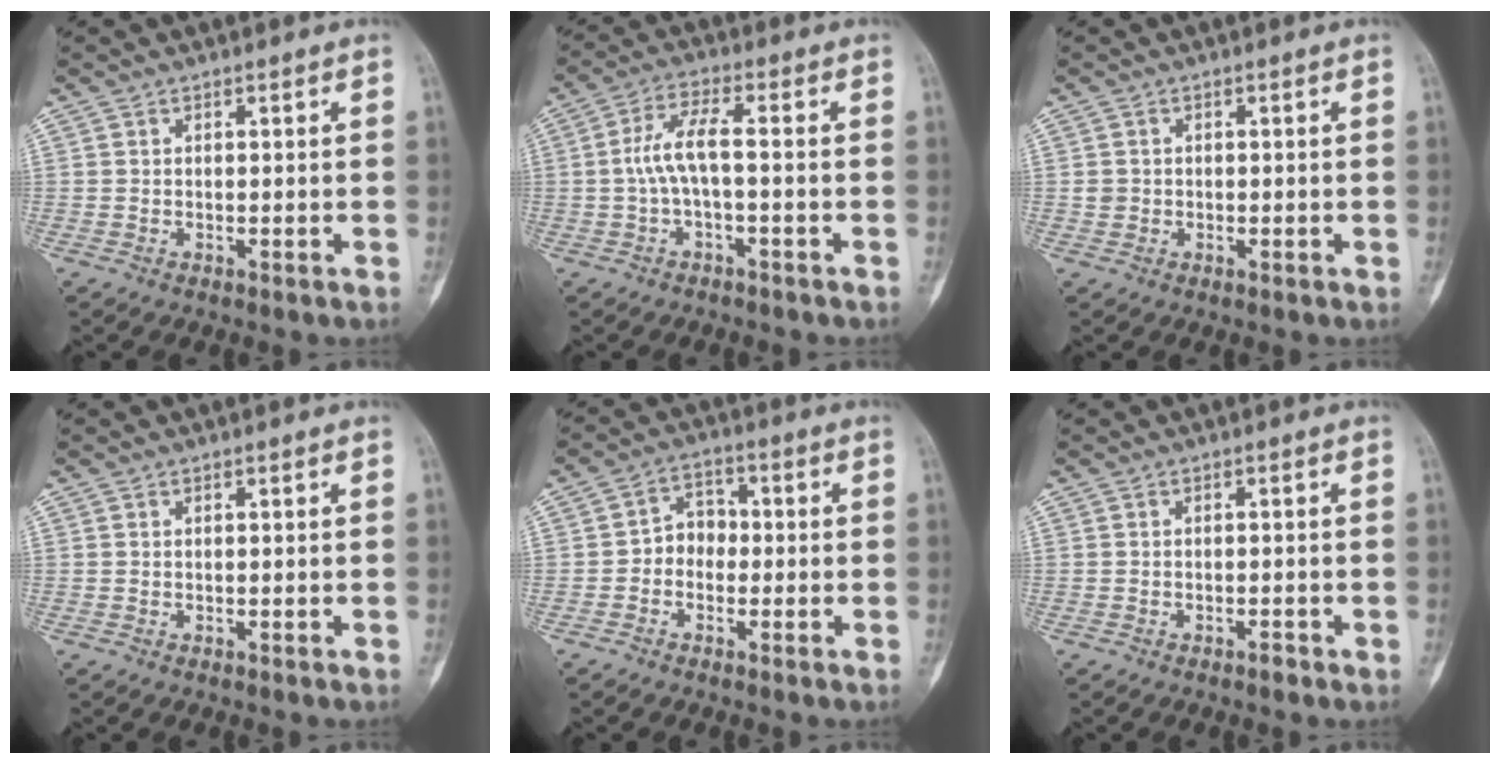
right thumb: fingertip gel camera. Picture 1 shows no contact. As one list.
[{"total": 6.3, "force": [-0.7, 1.7, 6.0], "torque": [-0.130, 0.030, -0.018]}, {"total": 1.2, "force": [0.0, 1.2, 0.1], "torque": [0.002, 0.004, 0.000]}, {"total": 0.0}, {"total": 5.1, "force": [-1.0, 4.2, 2.7], "torque": [-0.018, 0.023, -0.030]}, {"total": 0.9, "force": [-0.8, 0.3, 0.4], "torque": [-0.005, 0.004, -0.014]}]